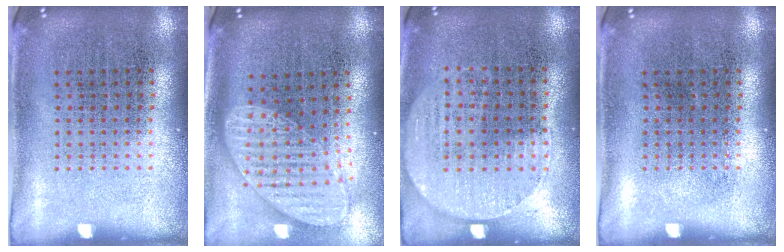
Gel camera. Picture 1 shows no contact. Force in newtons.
{"total": 1.8, "press": 1.5, "slide": 1.1}
{"total": 0.6, "press": 0.4, "slide": 0.5}
{"total": 0.0}